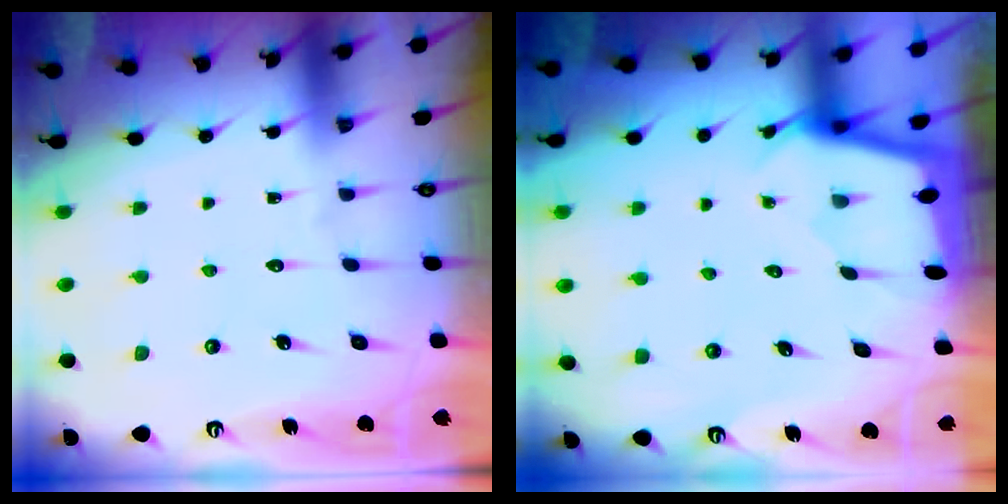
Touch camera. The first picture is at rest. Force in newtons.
{"total": 1.7, "press": 1.7, "slide": 0.2}